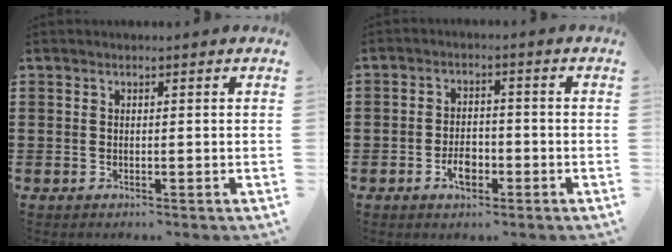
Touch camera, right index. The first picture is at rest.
{"total": 4.0, "force": [-1.7, 2.1, 2.9], "torque": [-0.049, -0.002, -0.034]}